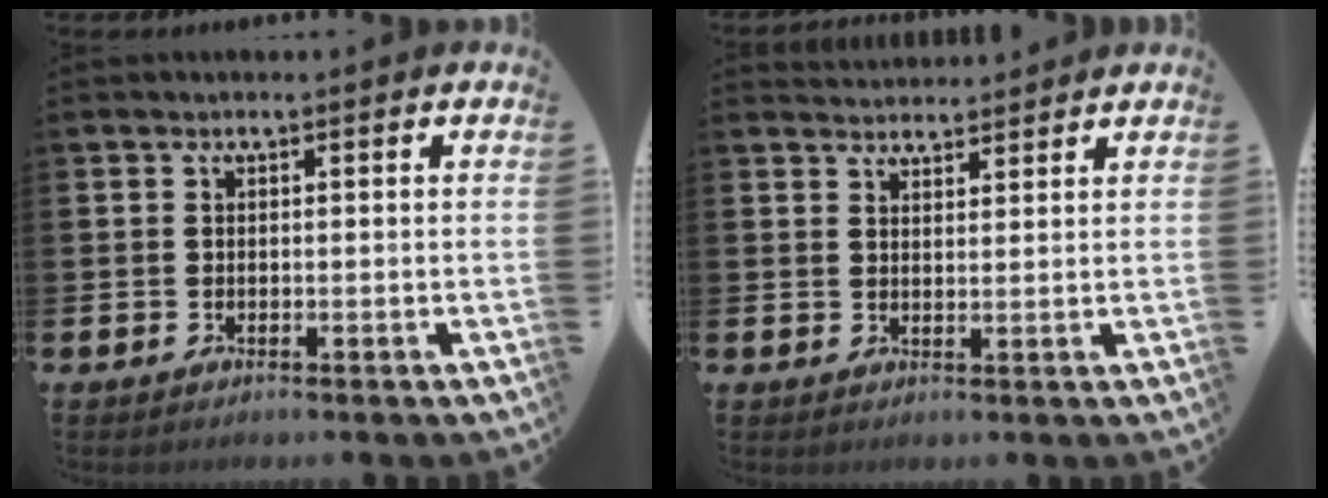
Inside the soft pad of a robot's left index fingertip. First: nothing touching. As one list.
[{"total": 2.8, "force": [2.8, 0.6, -0.3], "torque": [-0.003, -0.013, 0.052]}]